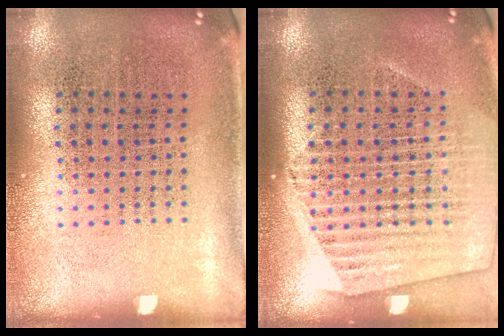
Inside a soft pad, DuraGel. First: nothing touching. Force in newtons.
{"total": 1.5, "press": 1.5, "slide": 0.5}